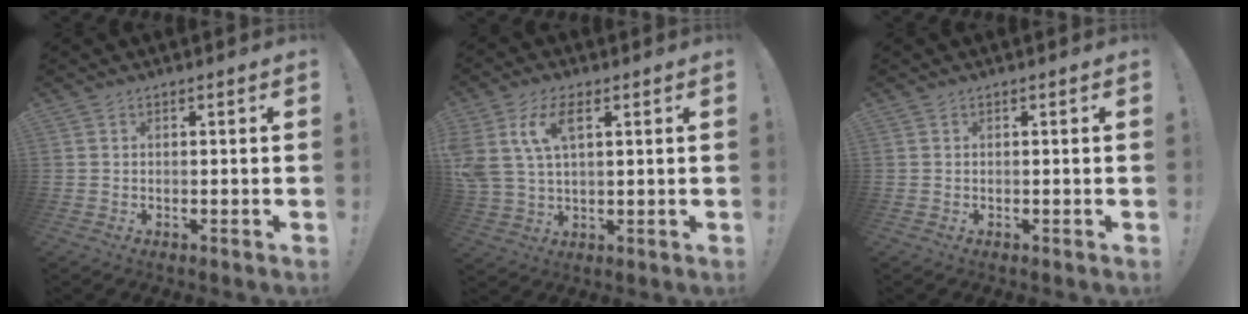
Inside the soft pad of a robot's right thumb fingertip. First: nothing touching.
{"total": 10.3, "force": [4.1, 5.5, 7.7], "torque": [-0.168, -0.002, 0.077]}
{"total": 0.0}